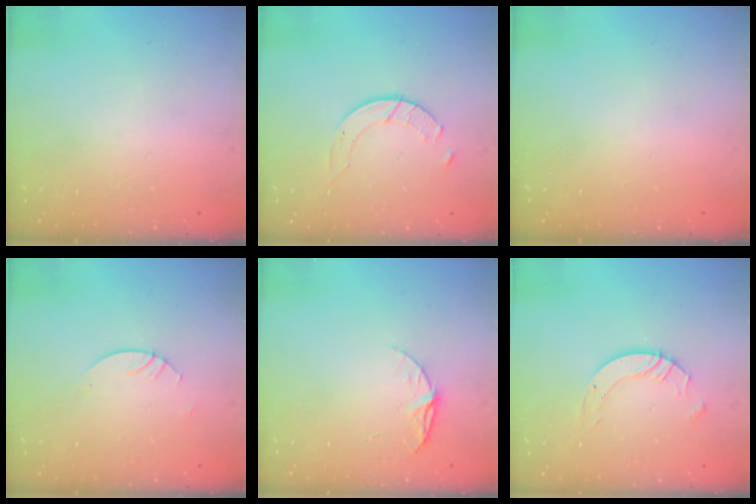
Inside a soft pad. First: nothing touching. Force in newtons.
{"total": 5.1, "press": 5.1, "slide": 0.6}
{"total": 0.0}
{"total": 2.4, "press": 2.4, "slide": 0.2}
{"total": 7.6, "press": 7.6, "slide": 0.6}
{"total": 5.0, "press": 5.0, "slide": 0.3}